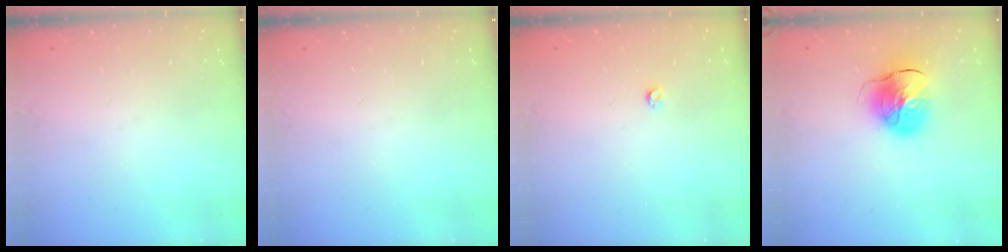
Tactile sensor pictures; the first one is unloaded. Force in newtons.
{"total": 0.0}
{"total": 3.0, "press": 3.0, "slide": 0.5}
{"total": 12.1, "press": 12.0, "slide": 1.7}